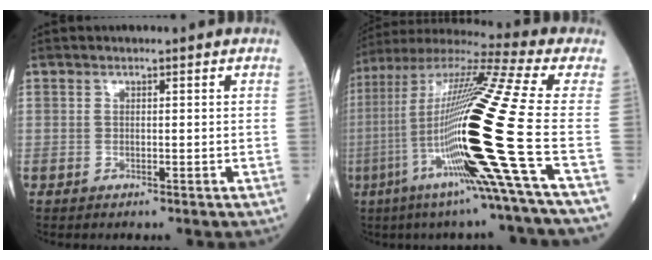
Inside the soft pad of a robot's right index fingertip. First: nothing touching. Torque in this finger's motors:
{"motor_torque": [2.14, 0.00, 1.05, 0.21]}